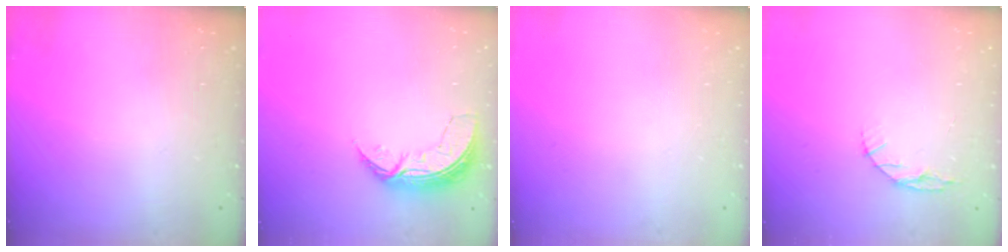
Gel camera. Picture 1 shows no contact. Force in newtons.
{"total": 7.3, "press": 7.3, "slide": 0.4}
{"total": 0.0}
{"total": 4.4, "press": 4.4, "slide": 0.5}